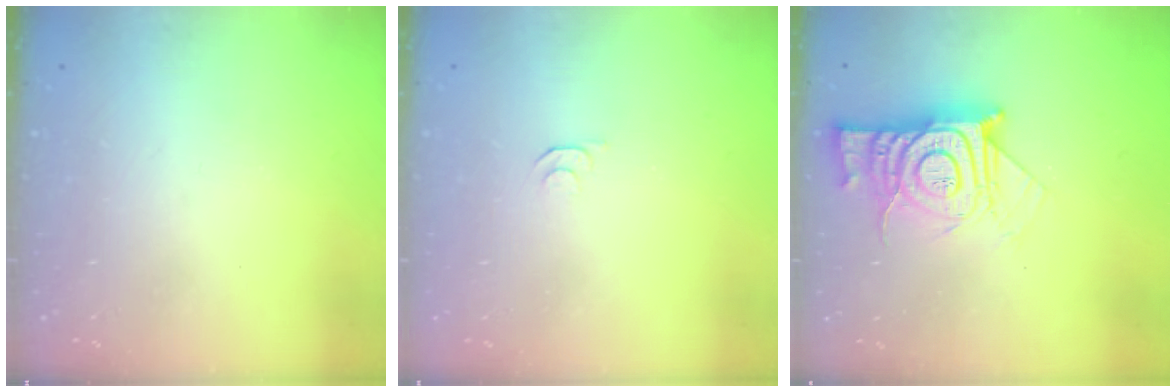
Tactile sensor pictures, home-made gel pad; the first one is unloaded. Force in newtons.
{"total": 3.9, "press": 3.8, "slide": 0.5}
{"total": 14.2, "press": 14.2, "slide": 1.2}